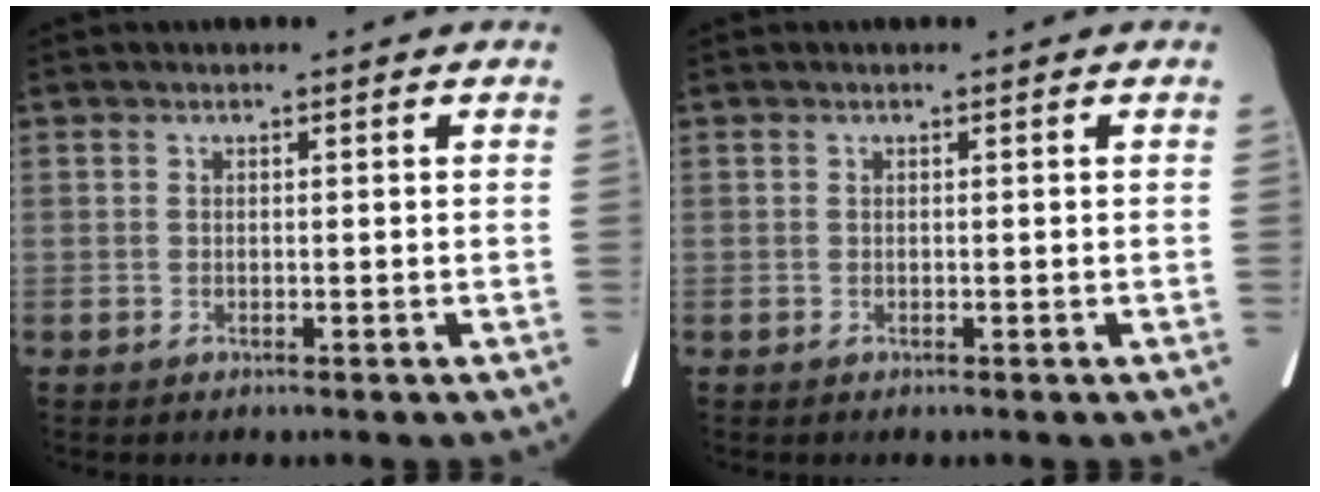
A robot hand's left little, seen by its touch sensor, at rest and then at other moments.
{"total": 0.0}